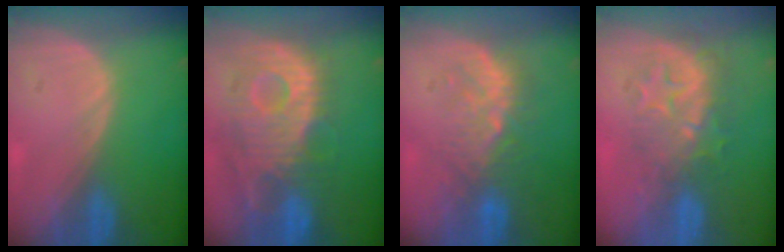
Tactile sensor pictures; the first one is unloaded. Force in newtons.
{"total": 12.0, "press": 10.7, "slide": 5.4}
{"total": 6.7, "press": 6.5, "slide": 1.7}
{"total": 9.1, "press": 7.9, "slide": 4.5}